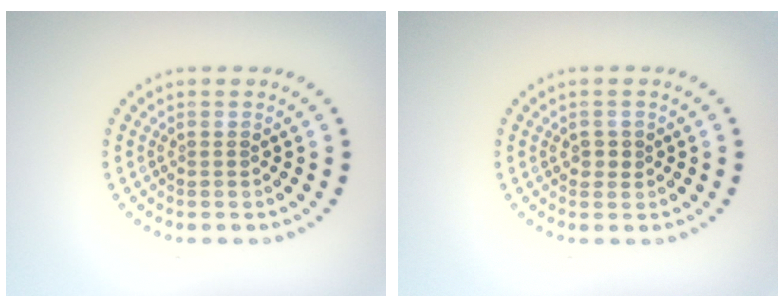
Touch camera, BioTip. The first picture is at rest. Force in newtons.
{"total": 1.2, "press": 1.1, "slide": 0.3}